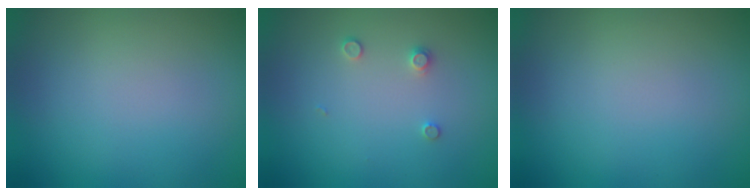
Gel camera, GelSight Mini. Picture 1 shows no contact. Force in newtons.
{"total": 1.0, "press": 1.0, "slide": 0.2}
{"total": 0.0}